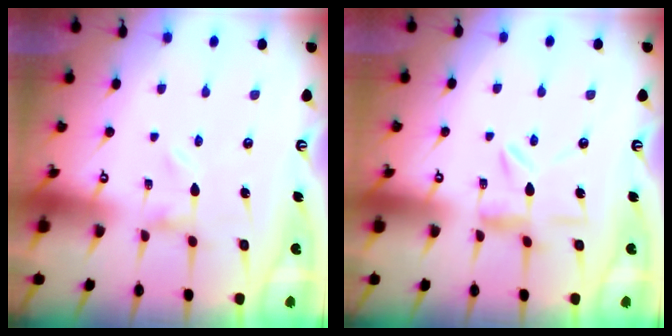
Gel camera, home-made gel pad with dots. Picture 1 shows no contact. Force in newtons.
{"total": 6.0, "press": 6.0, "slide": 0.4}